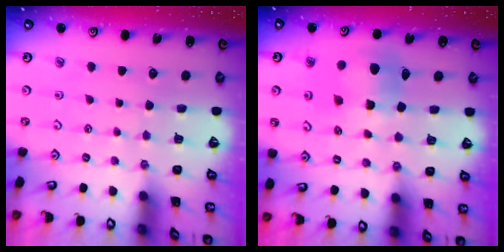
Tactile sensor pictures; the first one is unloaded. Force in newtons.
{"total": 9.1, "press": 9.0, "slide": 1.2}